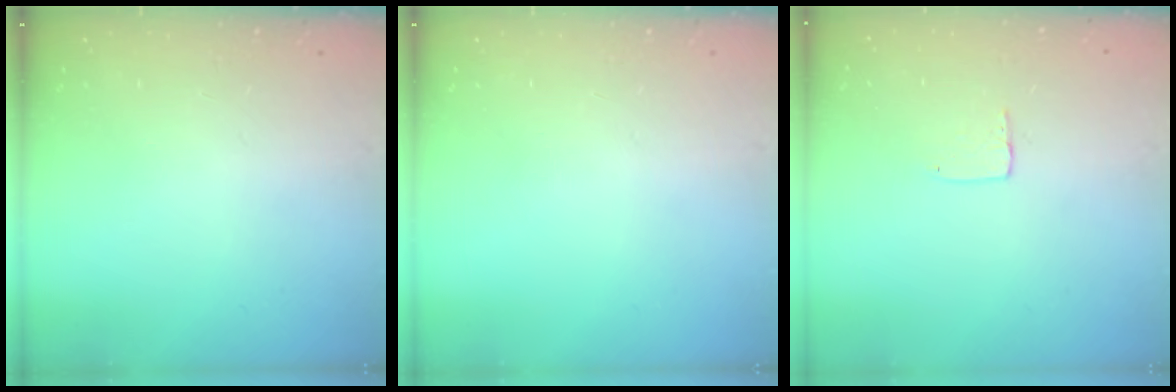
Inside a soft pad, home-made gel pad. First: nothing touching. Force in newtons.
{"total": 0.0}
{"total": 3.6, "press": 3.6, "slide": 0.2}